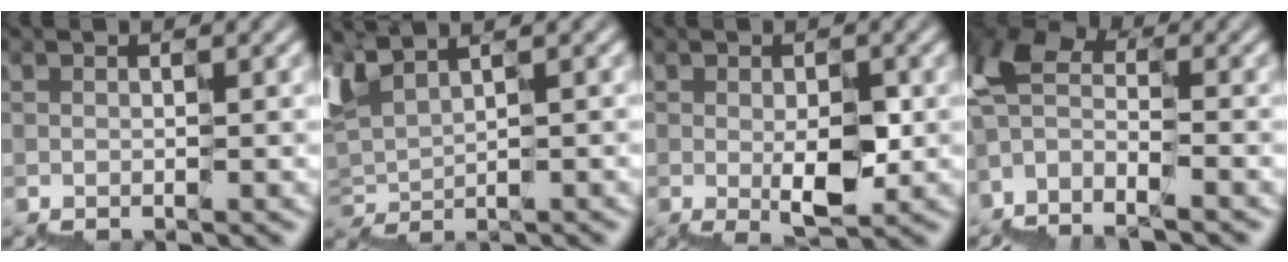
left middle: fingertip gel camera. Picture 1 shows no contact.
{"total": 2.8, "force": [2.0, 0.9, 1.8], "torque": [-0.049, 0.004, 0.039]}
{"total": 3.3, "force": [-0.1, 1.7, 2.9], "torque": [-0.049, 0.003, 0.003]}
{"total": 5.7, "force": [-3.0, 2.8, 3.9], "torque": [-0.072, 0.017, -0.073]}